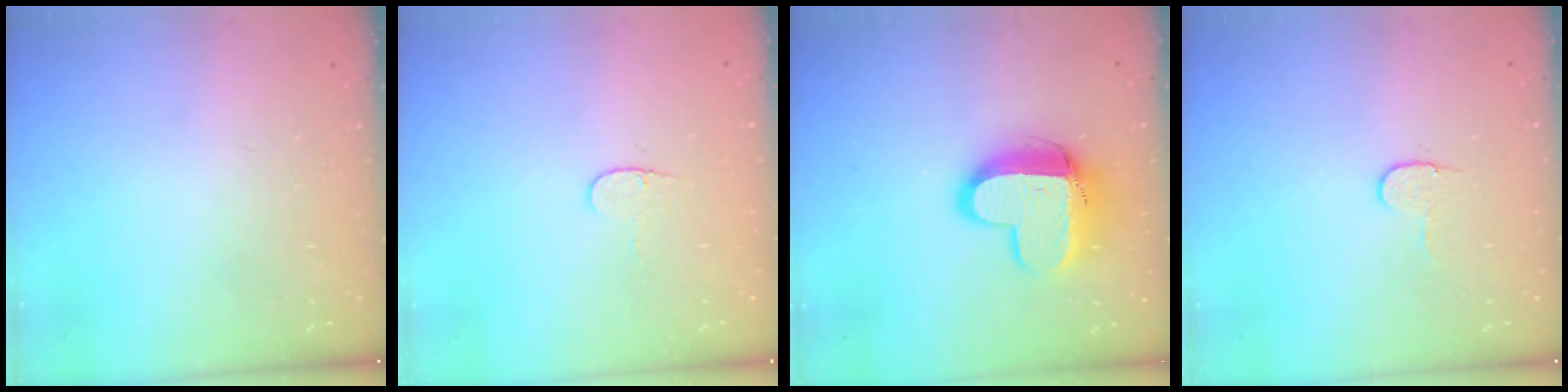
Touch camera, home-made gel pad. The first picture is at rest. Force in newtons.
{"total": 3.7, "press": 3.7, "slide": 0.4}
{"total": 13.0, "press": 13.0, "slide": 1.2}
{"total": 6.1, "press": 6.0, "slide": 0.5}